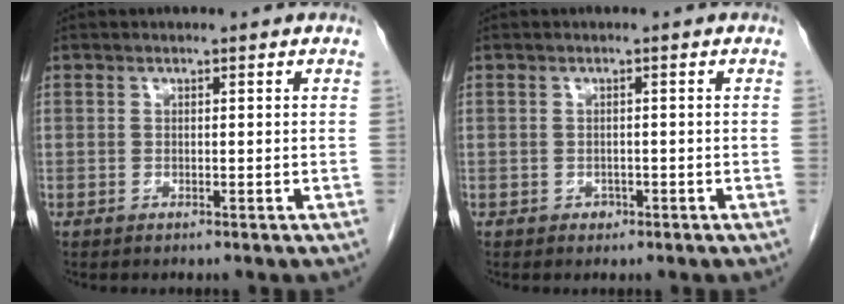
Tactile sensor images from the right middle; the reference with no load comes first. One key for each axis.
{"total": 1.0, "fx": -0.5, "fy": 0.8, "fz": 0.3, "tx": -0.004, "ty": 0.002, "tz": -0.006}